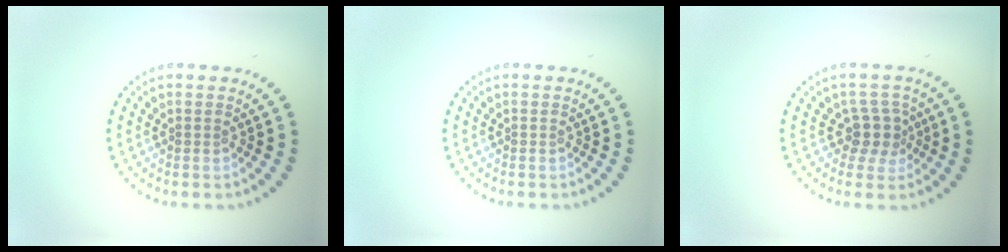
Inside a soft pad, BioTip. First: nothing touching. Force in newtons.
{"total": 0.0}
{"total": 2.5, "press": 2.0, "slide": 1.6}